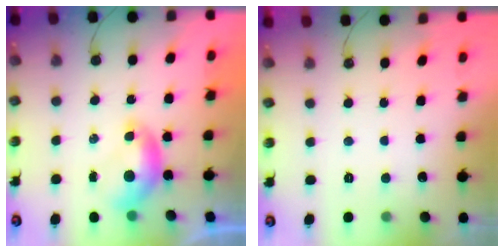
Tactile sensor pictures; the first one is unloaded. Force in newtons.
{"total": 2.8, "press": 2.7, "slide": 0.3}